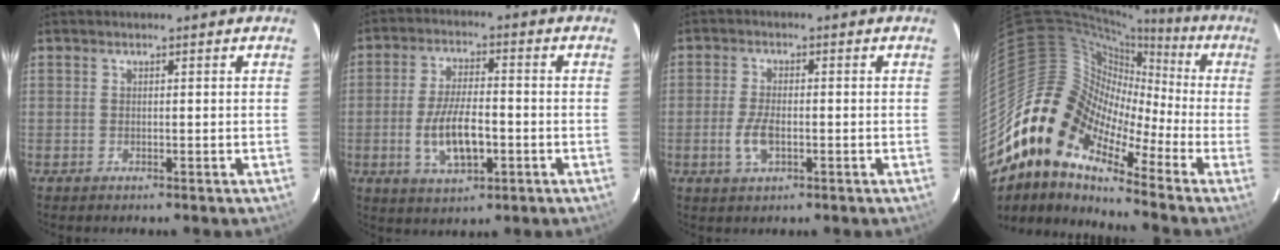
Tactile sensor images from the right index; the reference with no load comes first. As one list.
[{"total": 9.9, "force": [-2.6, 4.0, 8.6], "torque": [-0.171, -0.007, -0.041]}, {"total": 4.8, "force": [-1.4, 2.2, 4.0], "torque": [-0.090, -0.003, -0.027]}, {"total": 12.9, "force": [-5.7, 8.7, 7.6], "torque": [-0.112, 0.013, -0.131]}]